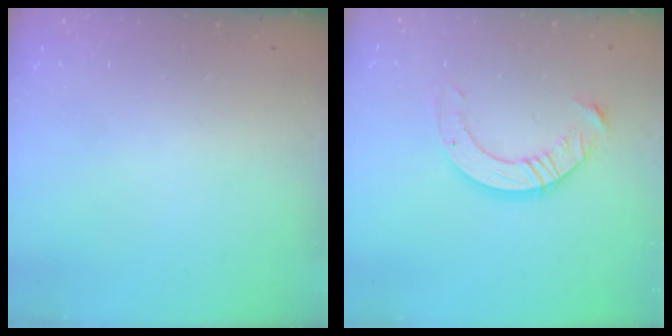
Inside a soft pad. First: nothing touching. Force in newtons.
{"total": 10.5, "press": 10.4, "slide": 0.9}